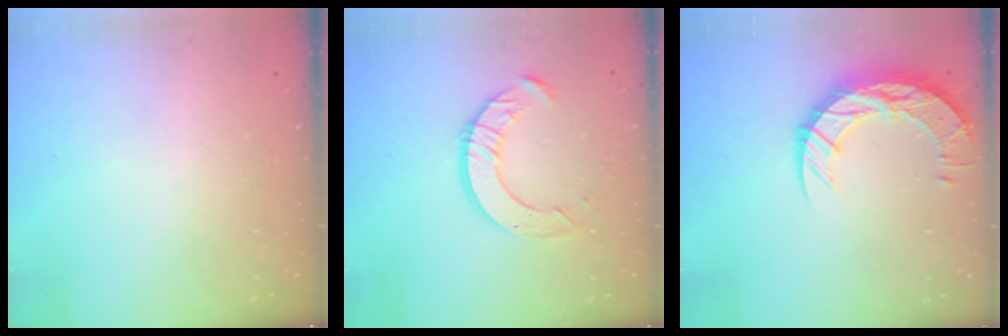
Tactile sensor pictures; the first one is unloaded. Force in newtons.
{"total": 9.6, "press": 9.6, "slide": 1.0}
{"total": 16.5, "press": 16.4, "slide": 1.2}